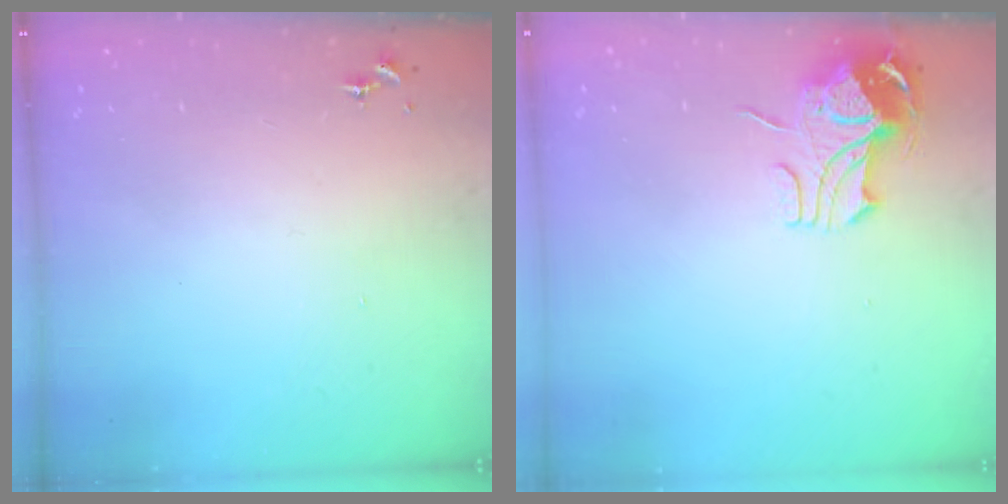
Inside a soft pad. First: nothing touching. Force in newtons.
{"total": 10.0, "press": 9.9, "slide": 0.6}